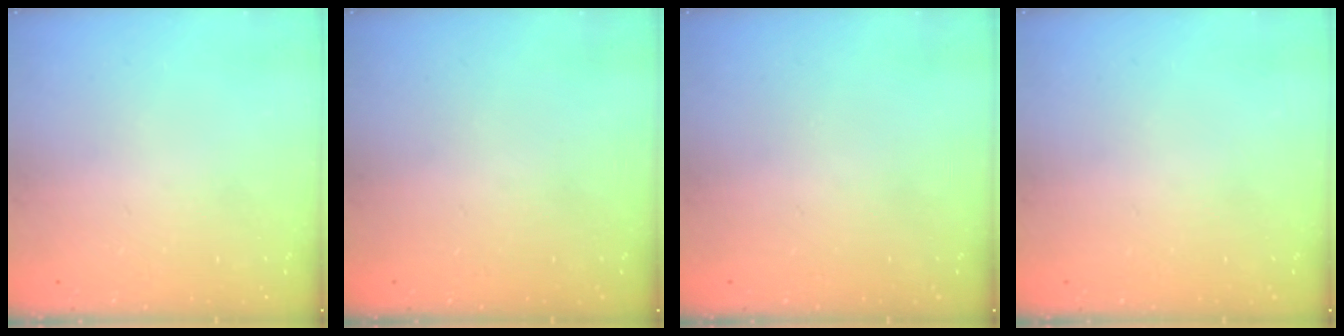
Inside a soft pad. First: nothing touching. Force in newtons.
{"total": 0.0}
{"total": 0.0}
{"total": 0.0}